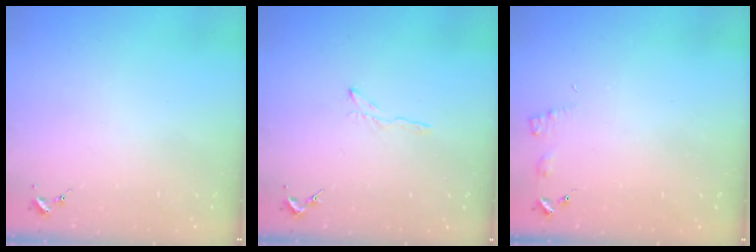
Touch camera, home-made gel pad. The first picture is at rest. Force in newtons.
{"total": 4.7, "press": 4.6, "slide": 0.6}
{"total": 4.0, "press": 3.9, "slide": 0.6}